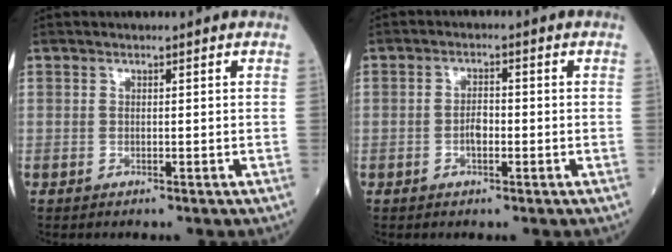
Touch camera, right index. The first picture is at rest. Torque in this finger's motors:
{"motor_torque": [0.07, -0.03, 0.08, 0.01]}